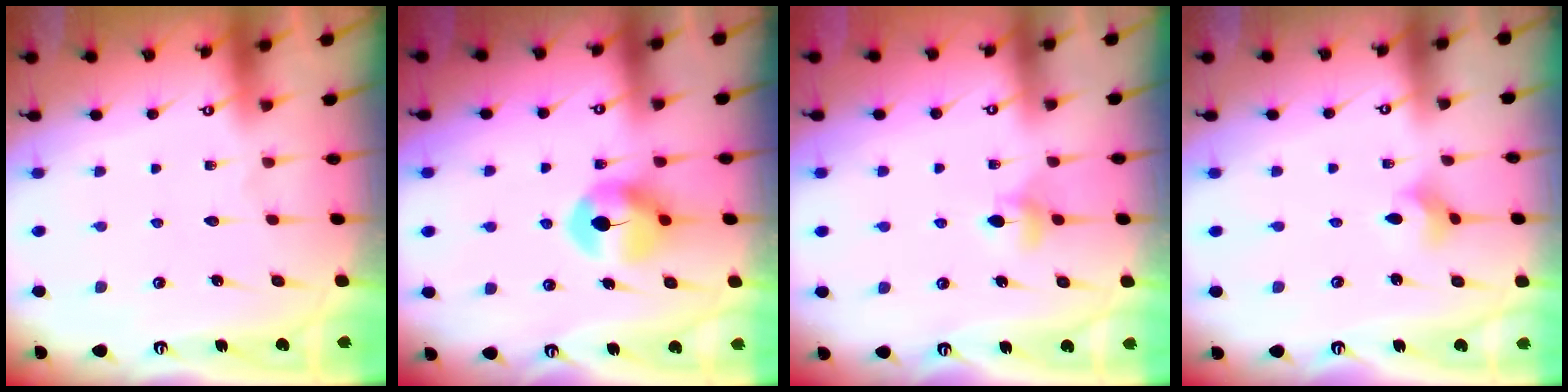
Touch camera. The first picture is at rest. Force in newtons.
{"total": 7.8, "press": 7.8, "slide": 0.2}
{"total": 4.9, "press": 4.8, "slide": 0.7}
{"total": 3.5, "press": 3.5, "slide": 0.6}